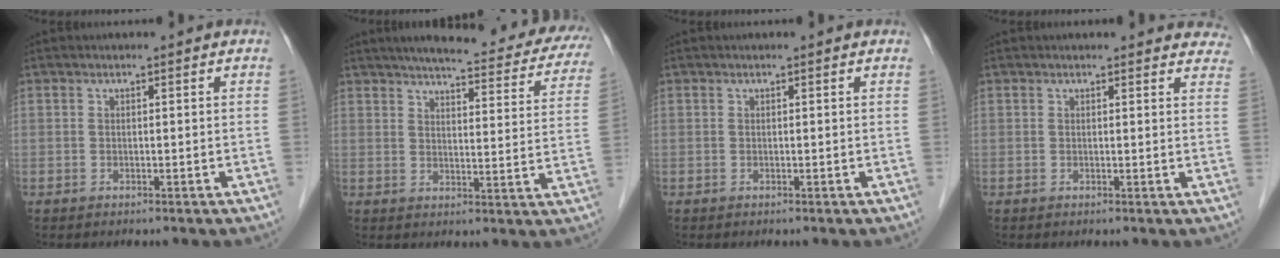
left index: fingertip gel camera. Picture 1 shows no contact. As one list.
[{"total": 23.0, "force": [20.0, 4.5, 10.4], "torque": [-0.132, -0.023, 0.225]}, {"total": 0.0}, {"total": 9.7, "force": [9.0, 2.8, 2.2], "torque": [0.010, -0.003, 0.073]}]